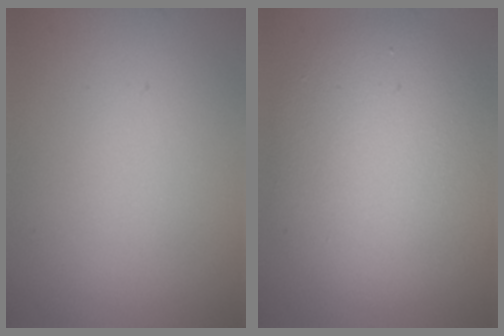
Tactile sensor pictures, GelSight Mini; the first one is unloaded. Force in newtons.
{"total": 8.9, "press": 8.8, "slide": 0.7}